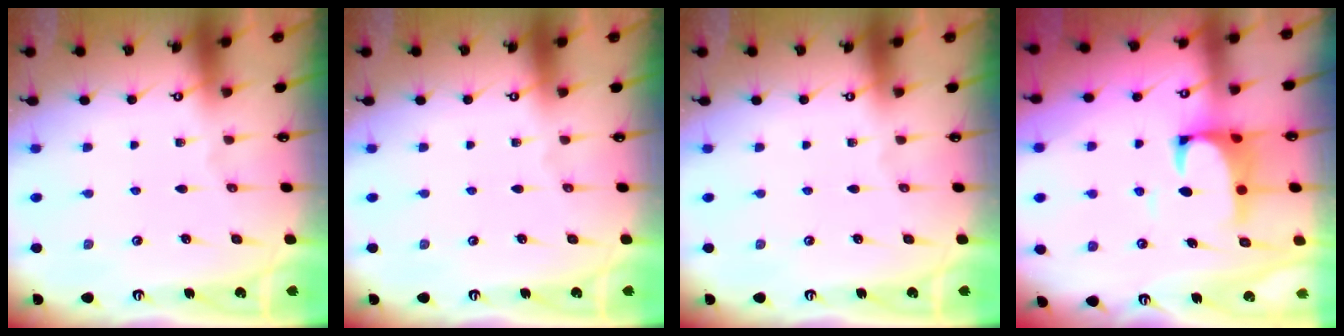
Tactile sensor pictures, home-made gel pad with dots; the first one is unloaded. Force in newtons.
{"total": 0.0}
{"total": 0.0}
{"total": 3.5, "press": 3.3, "slide": 1.2}